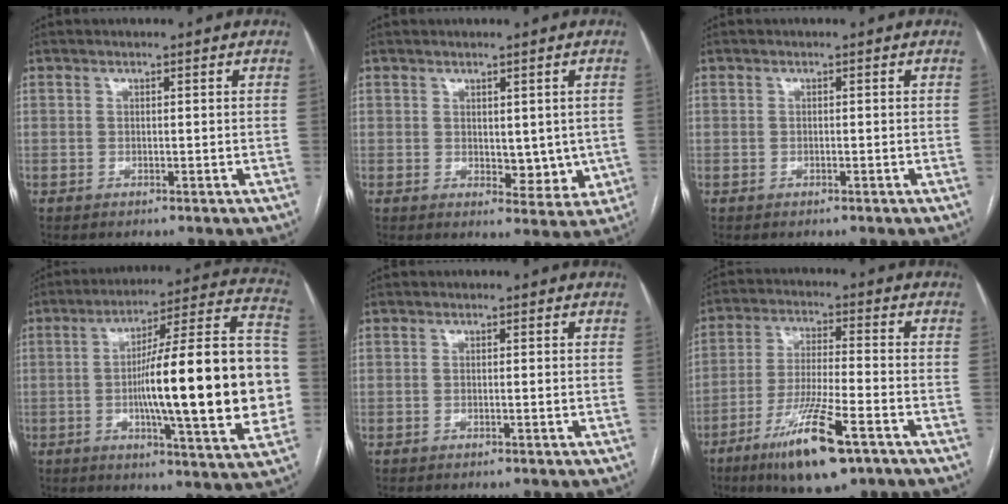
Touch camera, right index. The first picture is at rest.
{"total": 5.5, "force": [0.3, 3.2, 4.4], "torque": [-0.041, -0.010, 0.014]}
{"total": 0.0}
{"total": 25.6, "force": [-2.4, 2.5, 25.4], "torque": [-0.312, 0.023, -0.040]}
{"total": 0.7, "force": [-0.1, 0.1, 0.7], "torque": [-0.014, 0.001, -0.001]}
{"total": 13.5, "force": [-7.6, 1.9, 11.0], "torque": [-0.208, -0.025, -0.129]}